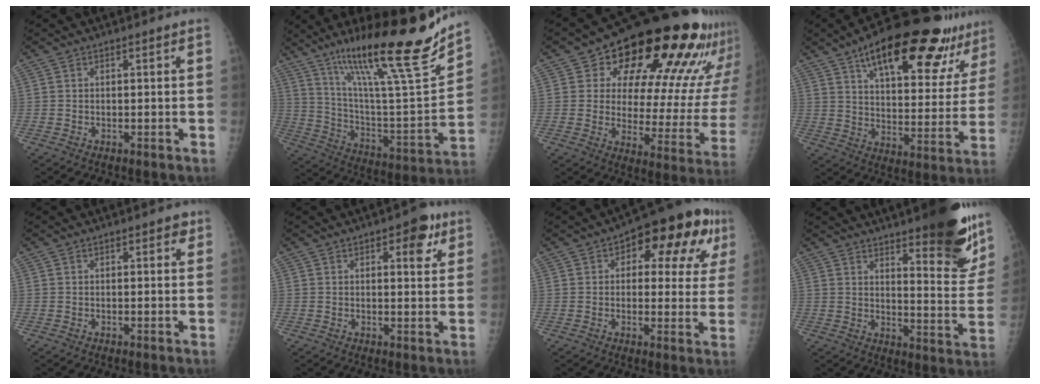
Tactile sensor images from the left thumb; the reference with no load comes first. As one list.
[{"total": 26.7, "force": [18.5, 3.5, 18.9], "torque": [-0.285, -0.075, 0.317]}, {"total": 27.8, "force": [16.4, 12.1, 18.9], "torque": [-0.230, -0.060, 0.220]}, {"total": 26.7, "force": [16.8, 9.5, 18.4], "torque": [-0.234, -0.034, 0.246]}, {"total": 1.7, "force": [0.9, 0.9, 1.1], "torque": [-0.004, -0.001, 0.008]}, {"total": 6.3, "force": [3.0, 2.9, 4.7], "torque": [-0.036, -0.009, 0.031]}, {"total": 16.1, "force": [6.0, 7.8, 12.8], "torque": [-0.118, 0.011, 0.068]}, {"total": 21.1, "force": [14.7, 5.3, 14.2], "torque": [-0.153, -0.093, 0.192]}]